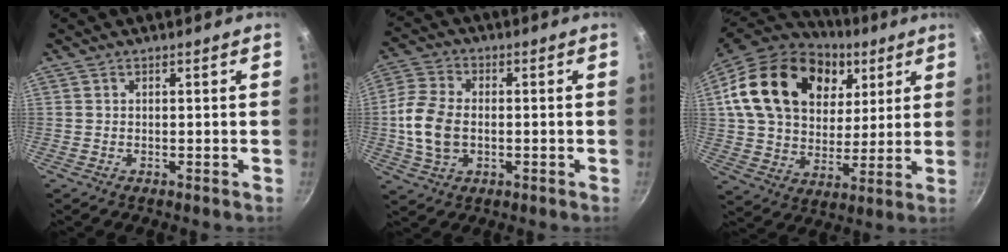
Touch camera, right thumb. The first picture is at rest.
{"total": 10.4, "force": [-0.8, 7.0, 7.6], "torque": [-0.148, 0.012, -0.022]}
{"total": 26.9, "force": [10.2, 18.8, 16.3], "torque": [-0.271, -0.010, 0.177]}